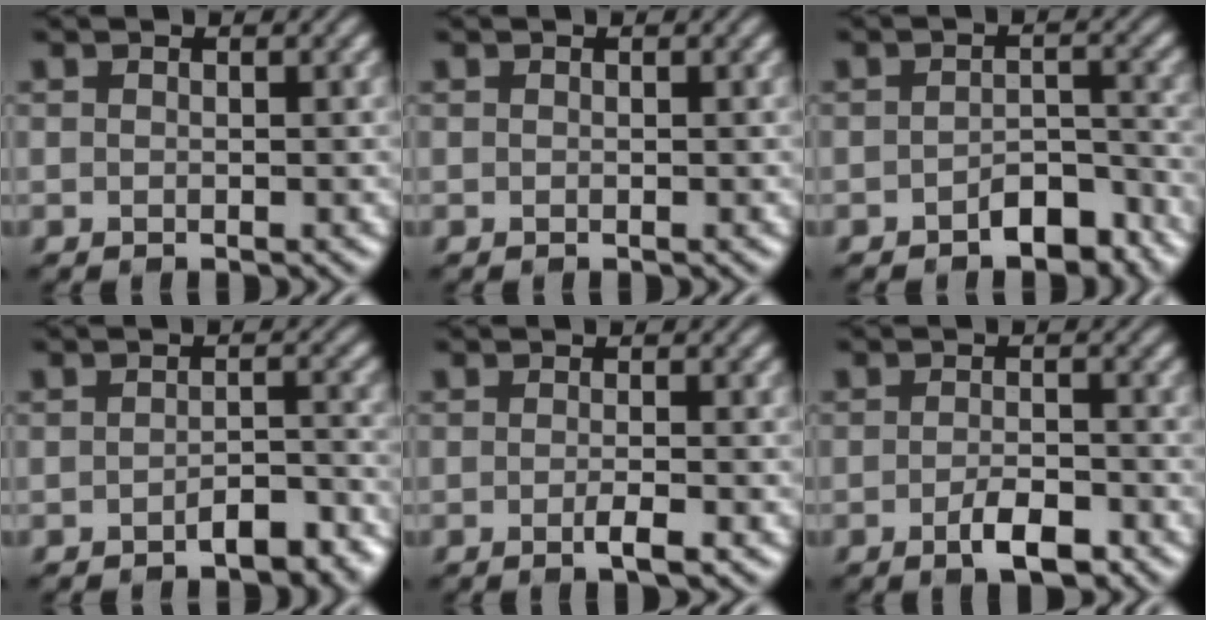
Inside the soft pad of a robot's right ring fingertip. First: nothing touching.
{"total": 0.0}
{"total": 3.5, "force": [-2.3, 1.7, 2.0], "torque": [-0.026, 0.008, -0.035]}
{"total": 3.4, "force": [-2.2, 1.3, 2.3], "torque": [-0.032, 0.006, -0.031]}
{"total": 1.9, "force": [-0.7, 0.4, 1.7], "torque": [-0.024, 0.000, -0.016]}
{"total": 3.2, "force": [-1.7, 1.0, 2.5], "torque": [-0.045, -0.001, -0.028]}